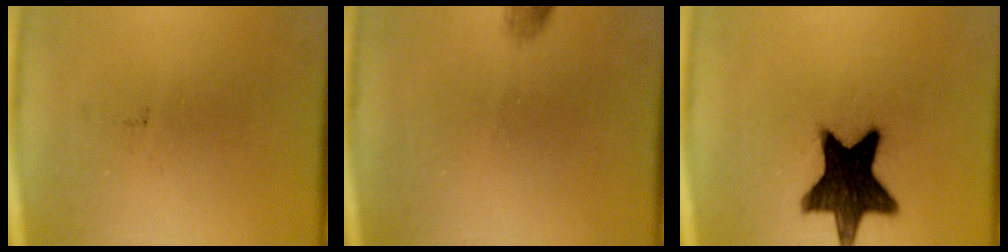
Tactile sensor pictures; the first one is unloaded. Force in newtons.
{"total": 1.0}
{"total": 15.8}